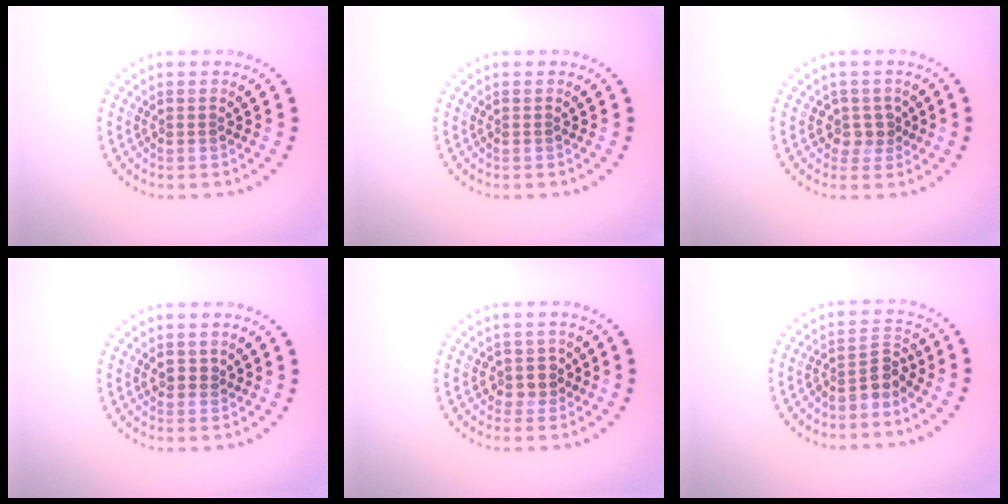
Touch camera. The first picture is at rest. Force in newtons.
{"total": 0.0}
{"total": 1.8, "press": 1.5, "slide": 1.1}
{"total": 0.9, "press": 0.8, "slide": 0.5}
{"total": 2.1, "press": 1.6, "slide": 1.3}
{"total": 2.8, "press": 2.0, "slide": 1.9}